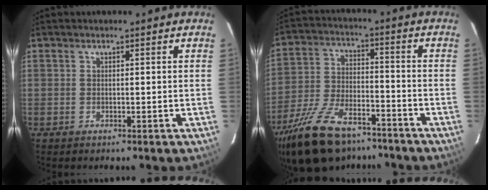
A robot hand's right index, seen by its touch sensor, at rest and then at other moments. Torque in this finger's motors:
{"motor_torque": [1.04, -1.10, 0.76, 0.18]}